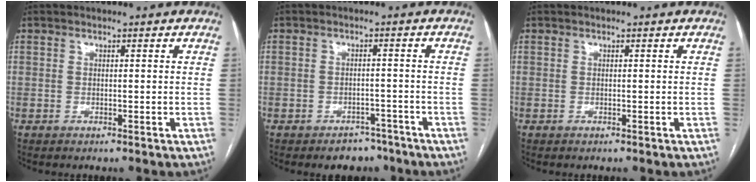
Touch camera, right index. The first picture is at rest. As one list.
[{"total": 4.1, "force": [-3.1, 2.6, 0.7], "torque": [-0.002, 0.013, -0.039]}, {"total": 0.0}]